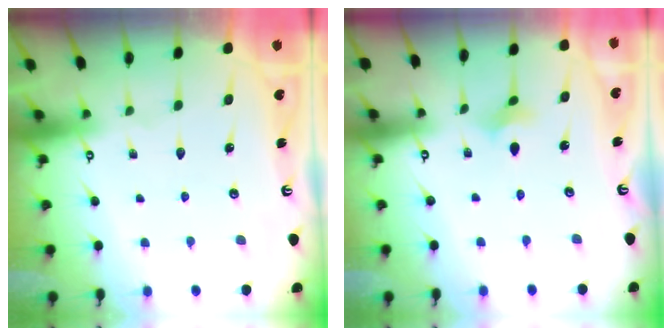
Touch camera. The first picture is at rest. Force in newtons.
{"total": 2.2, "press": 2.1, "slide": 0.6}